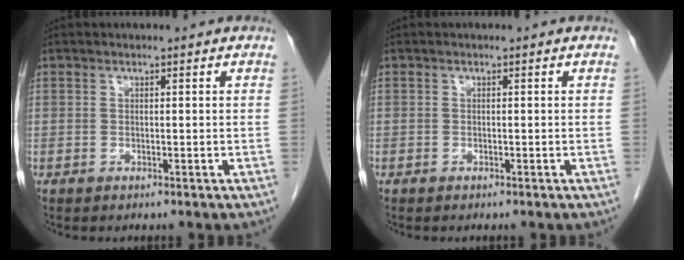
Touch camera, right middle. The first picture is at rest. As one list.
[{"total": 0.0}]